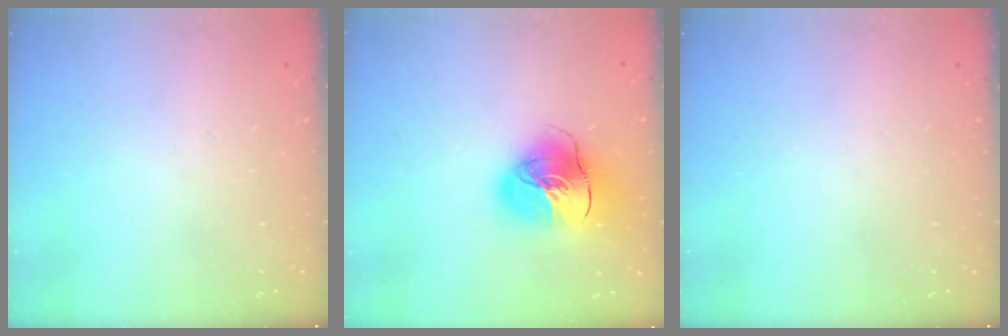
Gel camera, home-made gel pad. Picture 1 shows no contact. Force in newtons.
{"total": 16.5, "press": 16.4, "slide": 2.3}
{"total": 0.0}